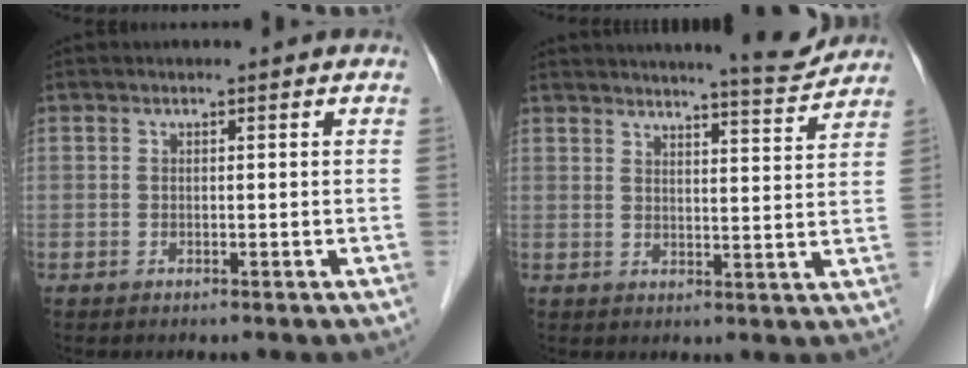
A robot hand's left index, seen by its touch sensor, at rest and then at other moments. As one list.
[{"total": 8.1, "force": [7.8, -0.2, 2.3], "torque": [-0.042, -0.012, 0.099]}]